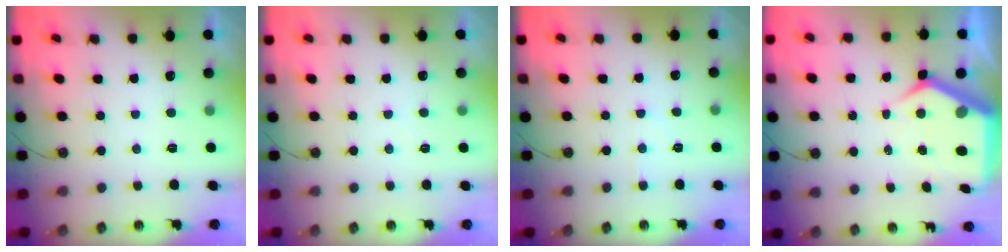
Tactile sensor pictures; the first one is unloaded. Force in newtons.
{"total": 3.8, "press": 3.8, "slide": 0.4}
{"total": 4.7, "press": 4.7, "slide": 0.5}
{"total": 10.4, "press": 10.3, "slide": 1.3}